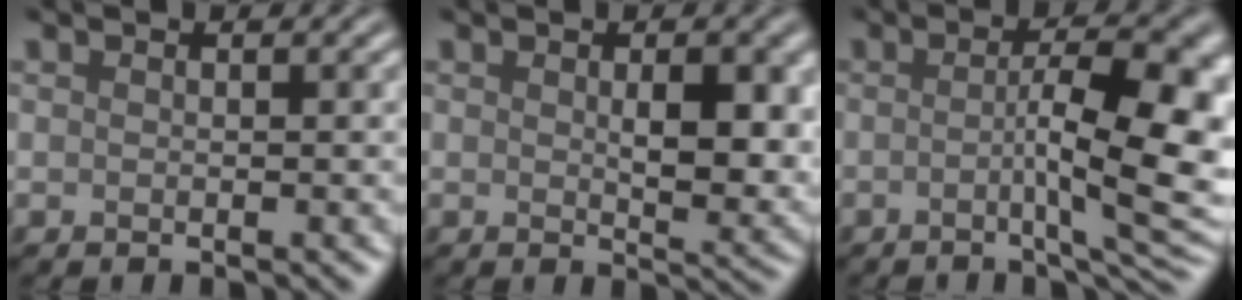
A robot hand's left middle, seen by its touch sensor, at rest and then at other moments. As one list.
[{"total": 4.4, "force": [0.6, 1.8, 3.9], "torque": [-0.056, -0.008, 0.017]}, {"total": 9.4, "force": [-0.6, 2.5, 9.0], "torque": [-0.112, 0.001, -0.008]}]